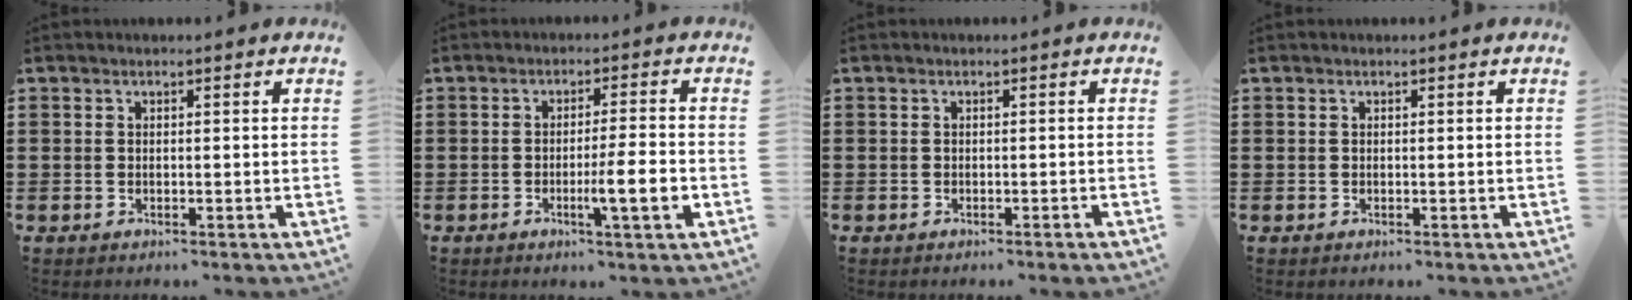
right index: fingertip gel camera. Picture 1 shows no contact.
{"total": 6.6, "force": [-2.0, 0.3, 6.3], "torque": [-0.101, -0.010, -0.032]}
{"total": 0.6, "force": [-0.6, -0.1, 0.2], "torque": [-0.004, -0.003, -0.011]}
{"total": 0.0}